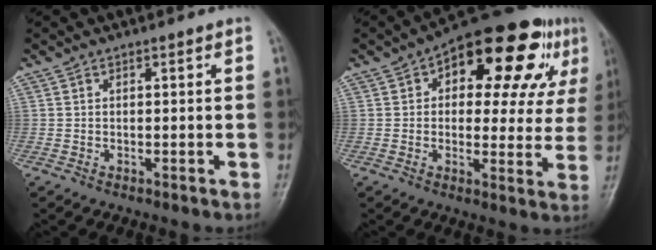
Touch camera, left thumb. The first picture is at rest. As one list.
[{"total": 20.2, "force": [8.0, 10.2, 15.4], "torque": [-0.154, 0.015, 0.103]}]